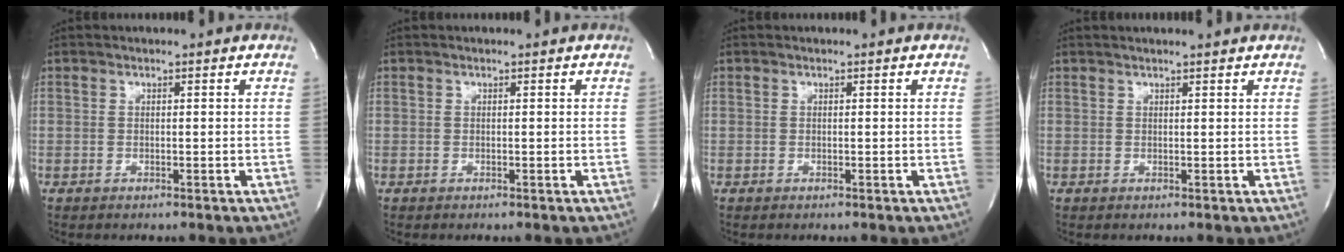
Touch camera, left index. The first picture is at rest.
{"total": 0.0}
{"total": 0.0}
{"total": 4.0, "force": [3.8, 0.1, 1.3], "torque": [-0.020, 0.016, 0.042]}